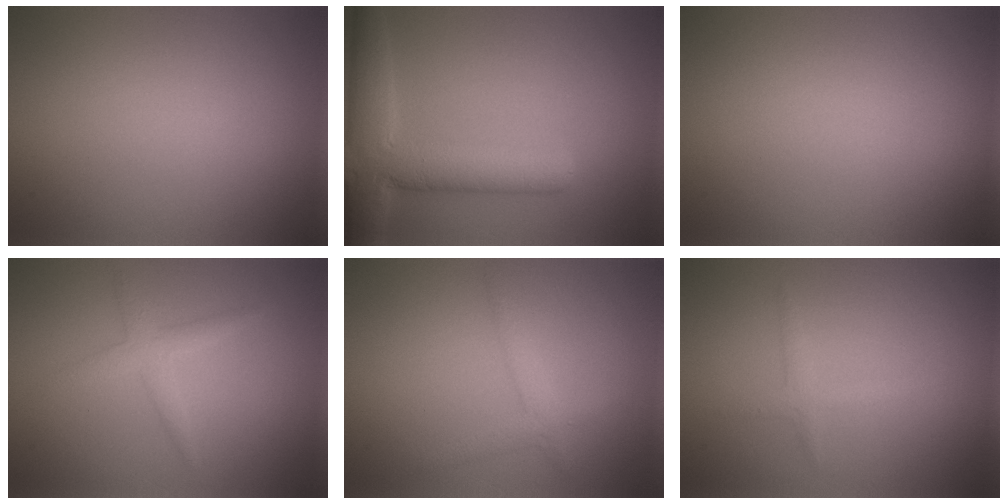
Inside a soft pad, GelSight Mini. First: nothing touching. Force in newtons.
{"total": 6.9, "press": 6.8, "slide": 0.4}
{"total": 0.0}
{"total": 1.9, "press": 1.9, "slide": 0.0}
{"total": 1.8, "press": 1.8, "slide": 0.0}
{"total": 0.7, "press": 0.6, "slide": 0.1}